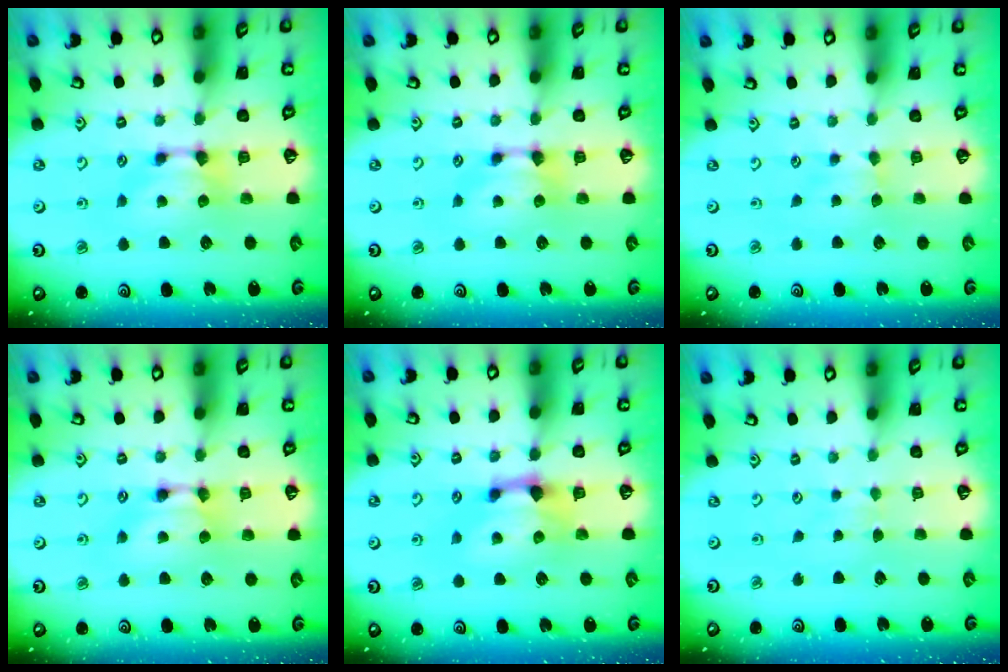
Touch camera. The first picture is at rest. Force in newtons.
{"total": 0.0}
{"total": 1.7, "press": 1.6, "slide": 0.5}
{"total": 1.7, "press": 1.7, "slide": 0.2}
{"total": 1.5, "press": 0.8, "slide": 1.3}
{"total": 2.9, "press": 2.9, "slide": 0.4}